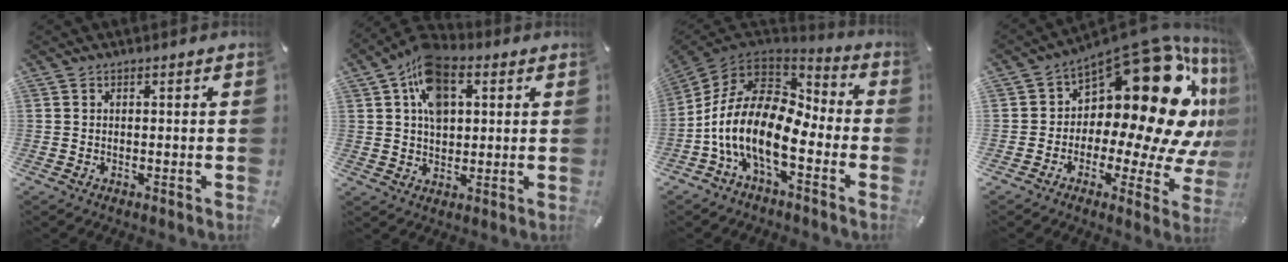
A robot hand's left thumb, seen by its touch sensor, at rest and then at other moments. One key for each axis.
{"total": 11.7, "fx": 3.9, "fy": 8.0, "fz": 7.6, "tx": -0.130, "ty": -0.004, "tz": 0.073}
{"total": 16.9, "fx": -6.0, "fy": 8.8, "fz": 13.2, "tx": -0.287, "ty": 0.005, "tz": -0.108}
{"total": 25.0, "fx": 7.6, "fy": 12.3, "fz": 20.4, "tx": -0.266, "ty": -0.099, "tz": 0.132}